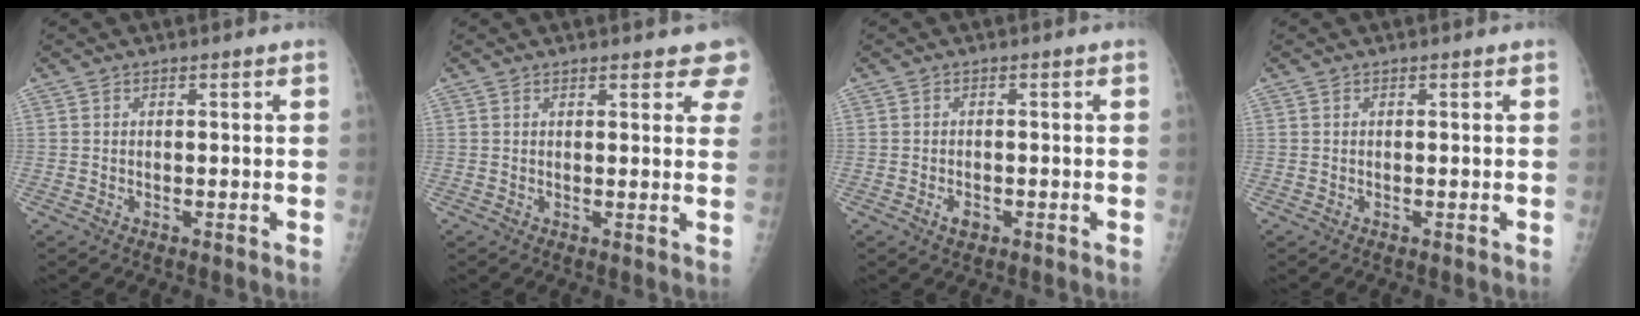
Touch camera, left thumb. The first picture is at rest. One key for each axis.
{"total": 5.3, "fx": 4.3, "fy": 1.9, "fz": 2.6, "tx": 0.004, "ty": -0.013, "tz": 0.038}
{"total": 2.1, "fx": -1.0, "fy": 1.4, "fz": 1.2, "tx": -0.017, "ty": 0.002, "tz": -0.014}
{"total": 0.0}